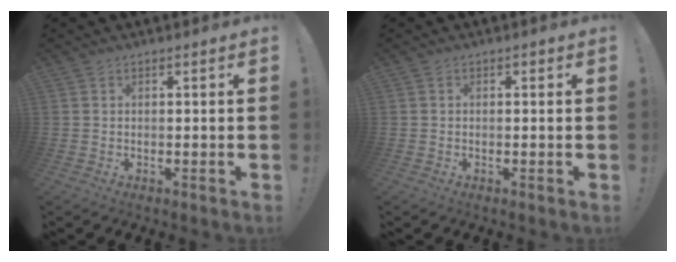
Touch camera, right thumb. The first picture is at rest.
{"total": 0.0}